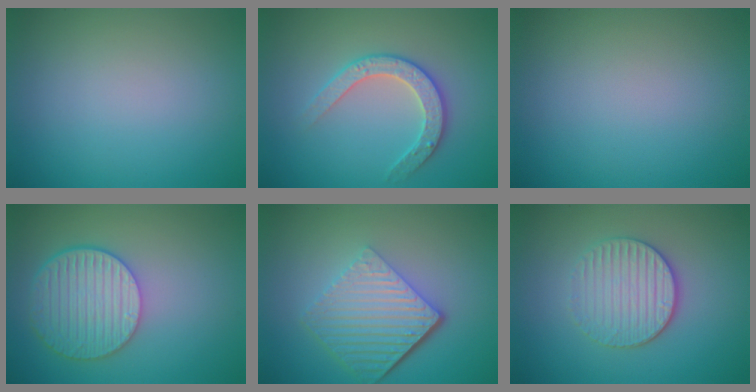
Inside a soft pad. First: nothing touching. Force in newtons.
{"total": 2.8, "press": 2.7, "slide": 0.6}
{"total": 0.0}
{"total": 5.7, "press": 4.8, "slide": 3.1}
{"total": 6.5, "press": 4.4, "slide": 4.8}
{"total": 3.7, "press": 3.3, "slide": 1.7}